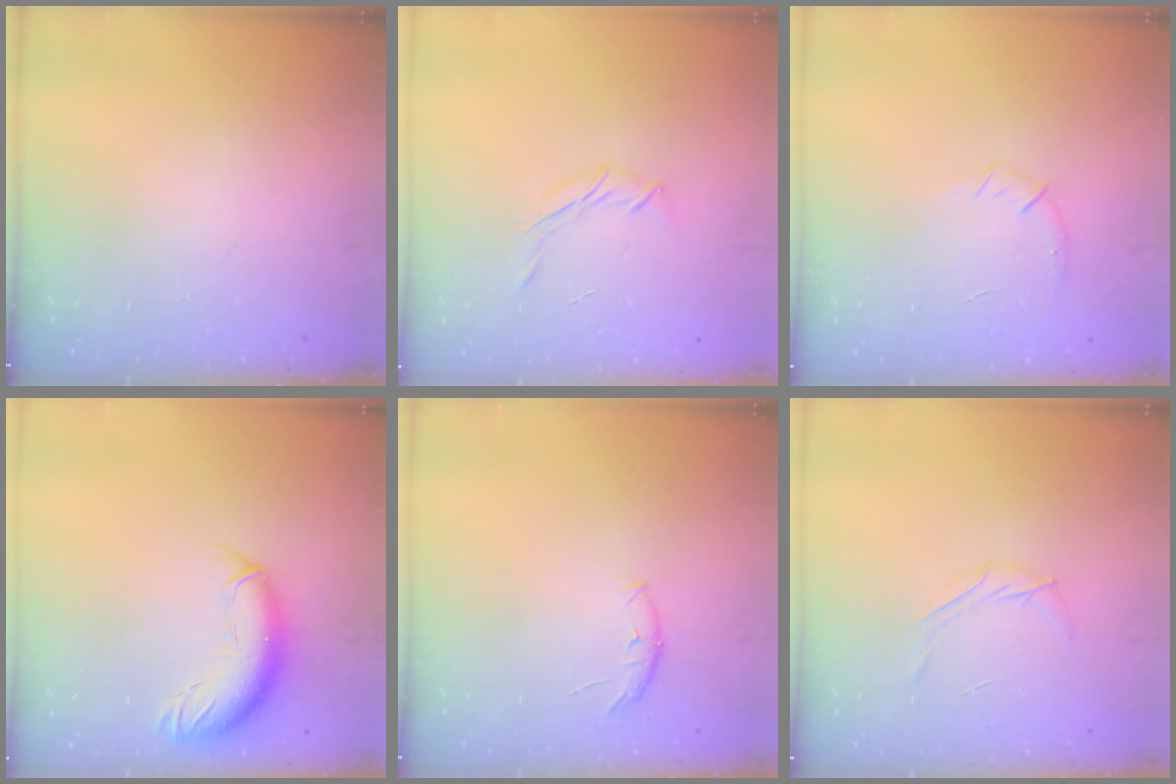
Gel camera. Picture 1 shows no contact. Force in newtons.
{"total": 6.0, "press": 6.0, "slide": 0.8}
{"total": 6.8, "press": 6.6, "slide": 1.9}
{"total": 11.8, "press": 11.5, "slide": 2.9}
{"total": 7.7, "press": 7.6, "slide": 1.2}
{"total": 5.2, "press": 5.0, "slide": 1.3}